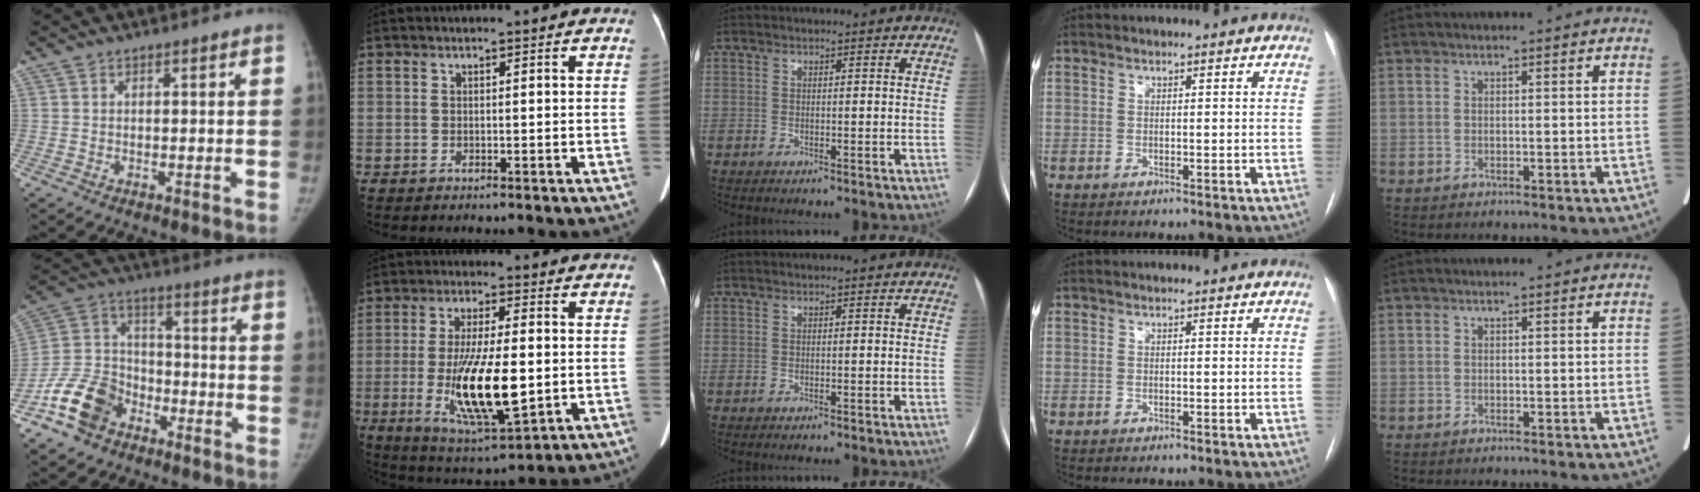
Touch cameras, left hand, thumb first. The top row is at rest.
{"thumb": {"total": 12.7, "force": [-7.6, 8.7, 5.2], "torque": [-0.086, 0.055, -0.150]}, "index": {"total": 14.5, "force": [-2.9, 3.2, 13.8], "torque": [-0.259, -0.021, -0.039]}}